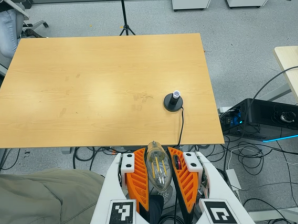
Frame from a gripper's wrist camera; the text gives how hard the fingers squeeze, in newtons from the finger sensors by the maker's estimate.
{"total": 20.7, "left": 21.9, "right": 19.4}